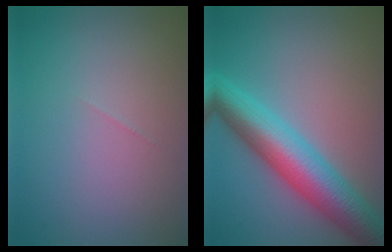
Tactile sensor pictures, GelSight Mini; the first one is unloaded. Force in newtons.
{"total": 8.3, "press": 8.3, "slide": 0.1}